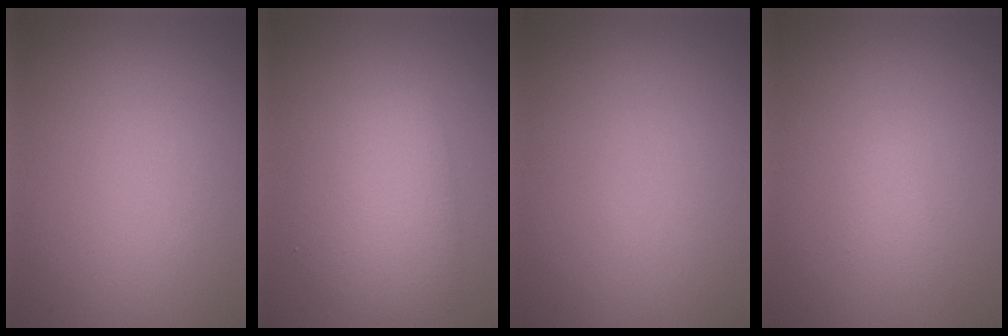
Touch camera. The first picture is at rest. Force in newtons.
{"total": 4.7, "press": 4.7, "slide": 0.1}
{"total": 0.0}
{"total": 1.0, "press": 1.0, "slide": 0.1}